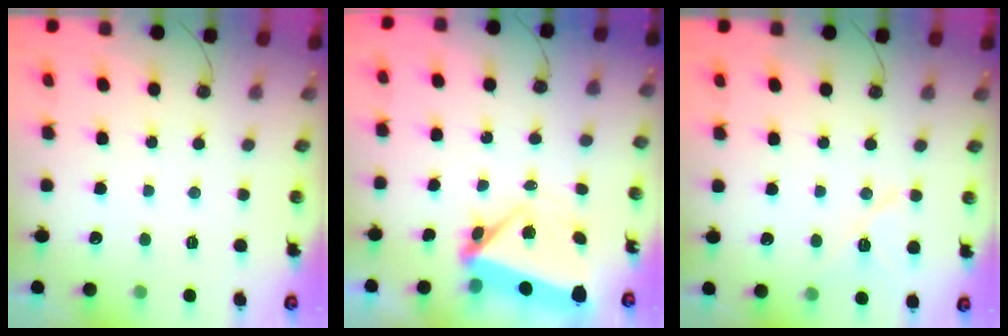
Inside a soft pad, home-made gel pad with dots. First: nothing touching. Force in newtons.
{"total": 5.8, "press": 5.4, "slide": 2.1}
{"total": 9.0, "press": 8.9, "slide": 1.5}